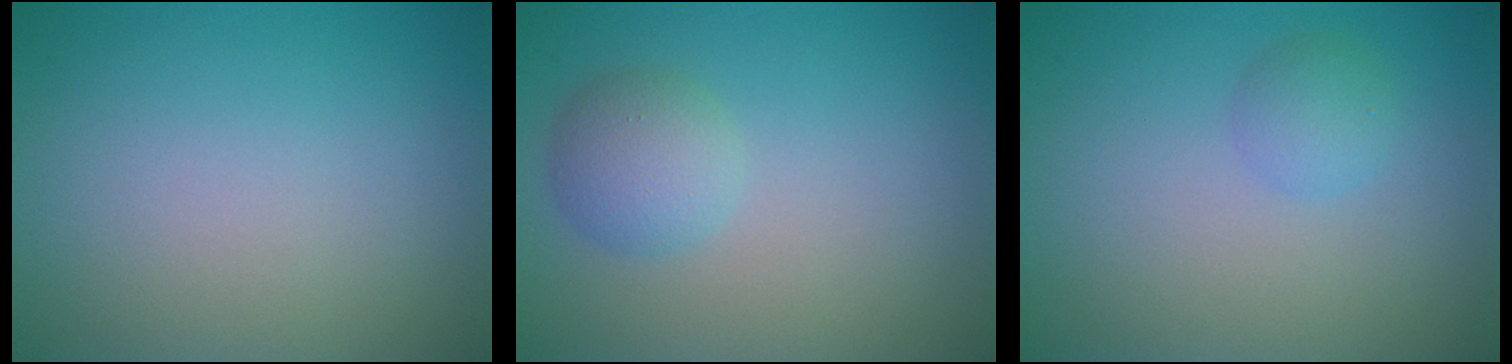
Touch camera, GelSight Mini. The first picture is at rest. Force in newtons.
{"total": 2.6, "press": 2.6, "slide": 0.1}
{"total": 1.6, "press": 1.5, "slide": 0.1}